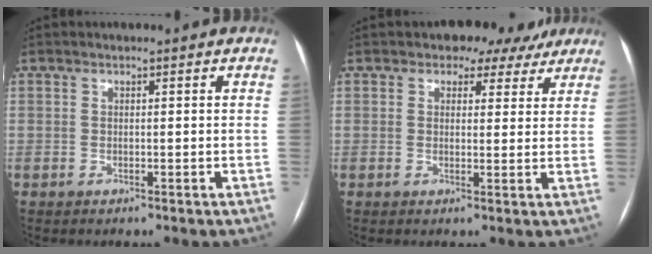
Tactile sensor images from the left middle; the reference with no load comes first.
{"total": 5.7, "force": [4.2, 3.6, 1.4], "torque": [-0.006, 0.009, 0.043]}